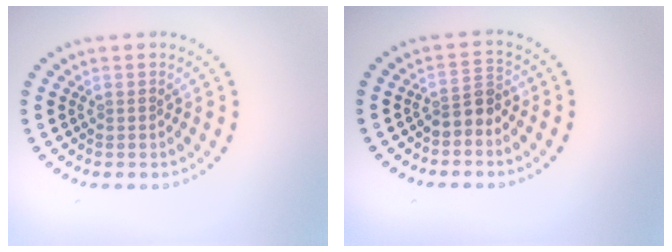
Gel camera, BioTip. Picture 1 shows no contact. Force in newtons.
{"total": 2.2, "press": 1.8, "slide": 1.4}